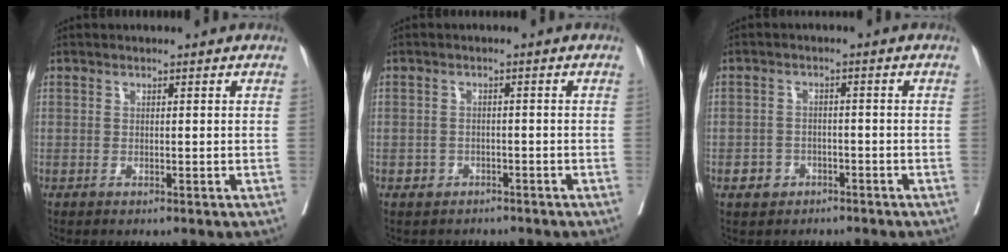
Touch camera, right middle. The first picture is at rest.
{"total": 2.6, "force": [-1.9, 1.7, 0.0], "torque": [-0.014, 0.006, -0.030]}
{"total": 3.0, "force": [-1.8, 2.4, 0.4], "torque": [-0.014, 0.009, -0.025]}